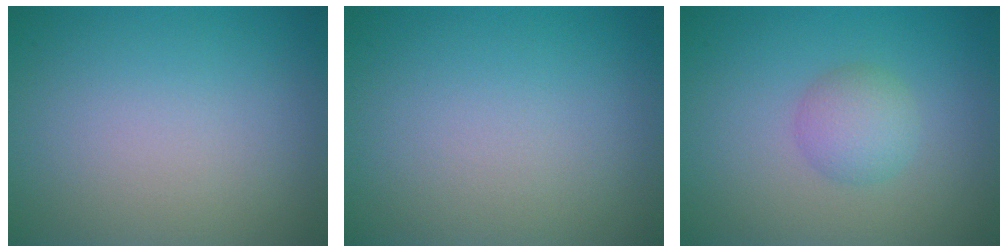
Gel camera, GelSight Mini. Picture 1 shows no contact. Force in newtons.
{"total": 0.0}
{"total": 2.4, "press": 2.4, "slide": 0.0}